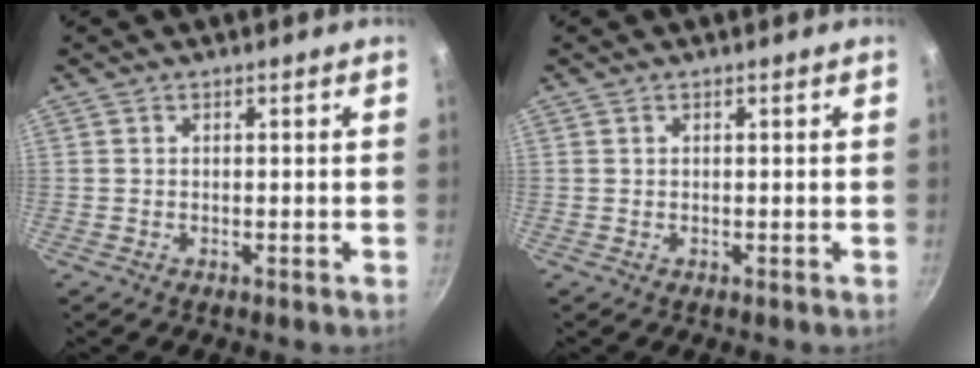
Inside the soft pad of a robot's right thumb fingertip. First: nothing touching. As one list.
[{"total": 0.0}]